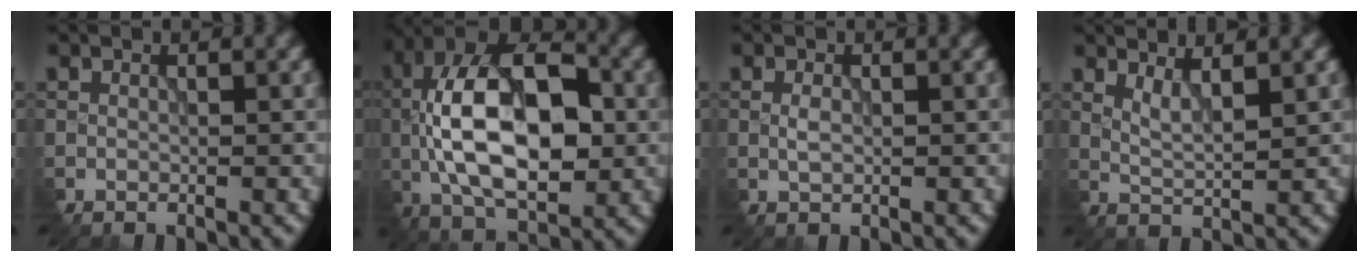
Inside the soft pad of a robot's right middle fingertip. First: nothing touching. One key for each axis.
{"total": 13.3, "fx": -1.0, "fy": 6.9, "fz": 11.4, "tx": -0.202, "ty": 0.023, "tz": -0.027}
{"total": 1.0, "fx": -0.4, "fy": 0.5, "fz": 0.8, "tx": -0.023, "ty": -0.001, "tz": -0.005}
{"total": 2.2, "fx": 1.4, "fy": 0.4, "fz": 1.6, "tx": -0.033, "ty": -0.005, "tz": 0.030}